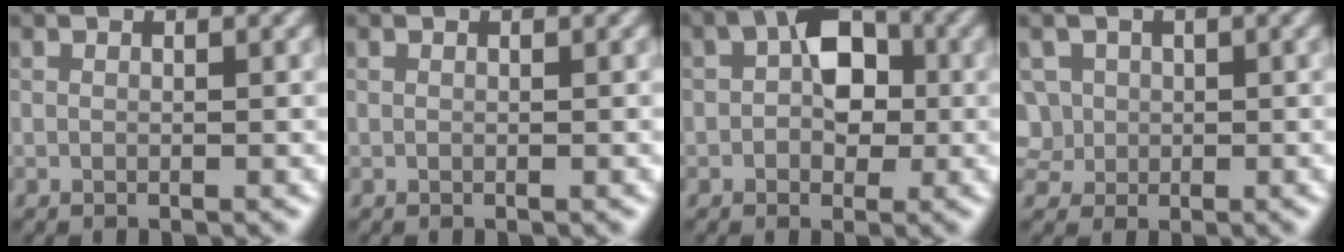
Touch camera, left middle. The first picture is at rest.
{"total": 0.0}
{"total": 5.4, "force": [0.7, 3.7, 3.9], "torque": [-0.063, 0.011, -0.001]}
{"total": 2.9, "force": [0.7, 2.7, 0.9], "torque": [-0.028, 0.010, 0.020]}